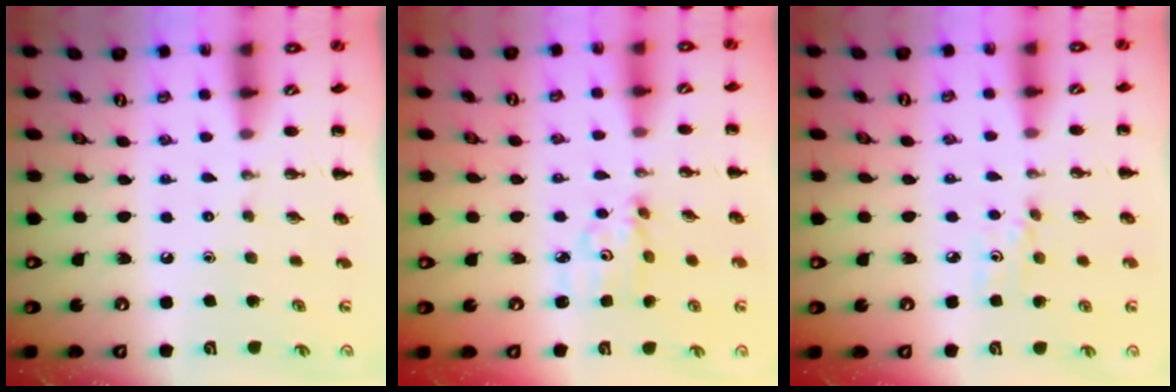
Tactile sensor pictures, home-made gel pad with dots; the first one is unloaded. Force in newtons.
{"total": 4.0, "press": 4.0, "slide": 0.1}
{"total": 3.0, "press": 2.8, "slide": 1.1}